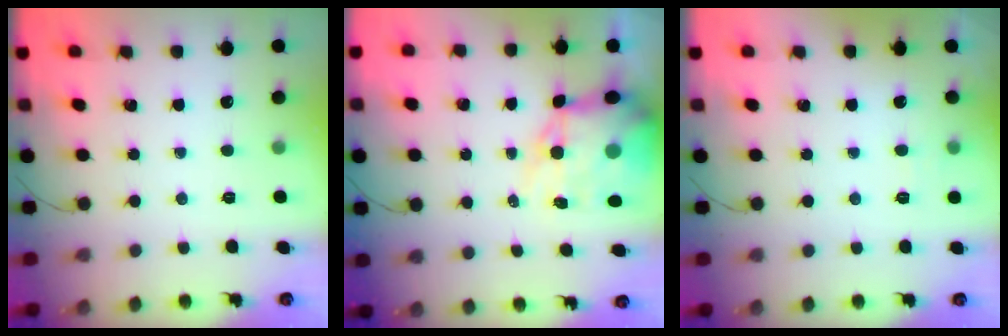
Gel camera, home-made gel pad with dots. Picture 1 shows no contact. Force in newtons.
{"total": 15.3, "press": 14.8, "slide": 3.8}
{"total": 2.6, "press": 2.1, "slide": 1.5}